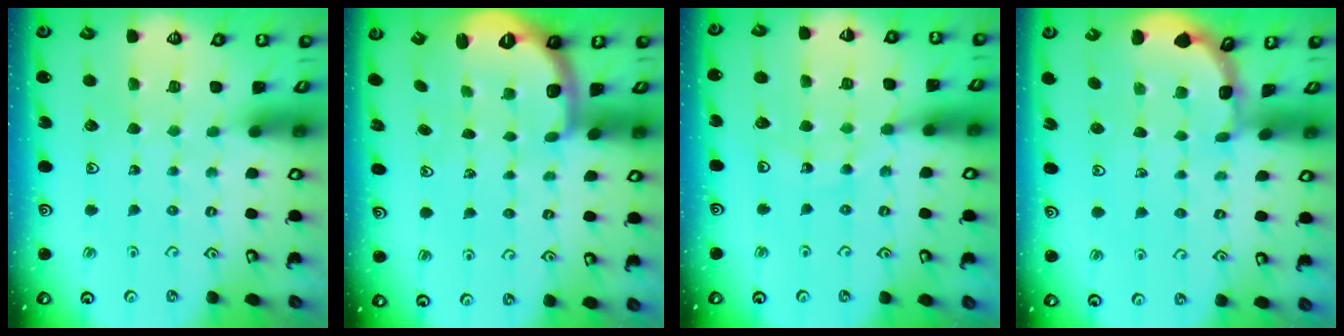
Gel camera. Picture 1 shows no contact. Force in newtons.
{"total": 2.8, "press": 1.8, "slide": 2.1}
{"total": 12.0, "press": 11.5, "slide": 3.4}
{"total": 1.6, "press": 1.5, "slide": 0.1}